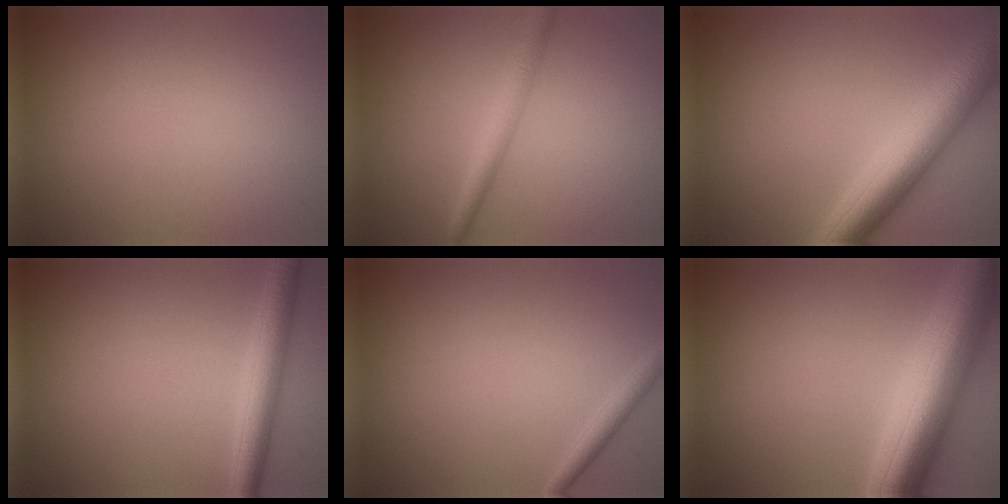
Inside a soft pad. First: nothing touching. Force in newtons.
{"total": 2.7, "press": 2.7, "slide": 0.1}
{"total": 7.5, "press": 7.5, "slide": 0.3}
{"total": 3.5, "press": 3.5, "slide": 0.1}
{"total": 1.4, "press": 1.4, "slide": 0.1}
{"total": 10.4, "press": 10.4, "slide": 0.4}